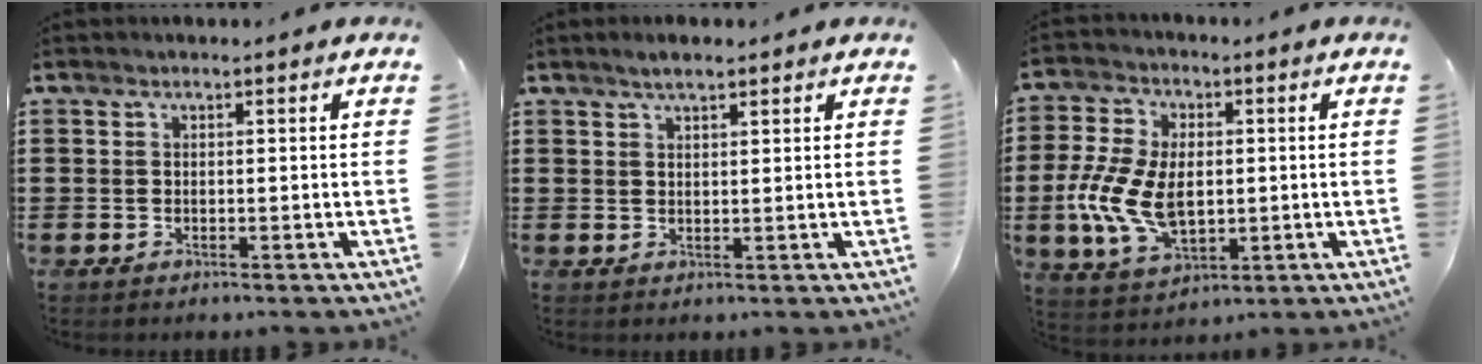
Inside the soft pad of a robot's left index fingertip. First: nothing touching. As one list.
[{"total": 2.3, "force": [1.8, 0.6, 1.3], "torque": [-0.028, 0.004, 0.032]}, {"total": 11.3, "force": [-1.1, 6.8, 9.0], "torque": [-0.211, -0.001, -0.021]}]